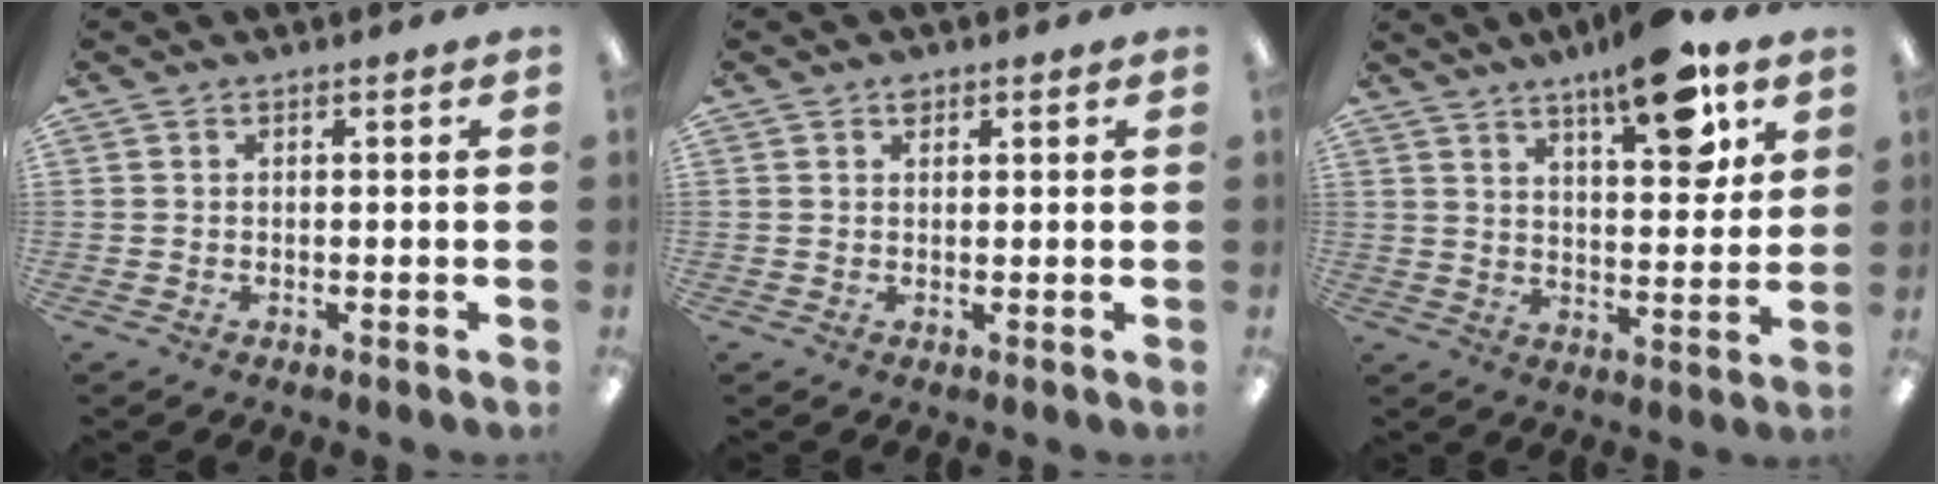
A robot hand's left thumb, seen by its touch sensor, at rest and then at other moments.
{"total": 1.4, "force": [1.0, 0.8, 0.6], "torque": [-0.006, -0.003, 0.017]}
{"total": 13.7, "force": [9.1, 4.2, 9.3], "torque": [-0.125, -0.052, 0.147]}